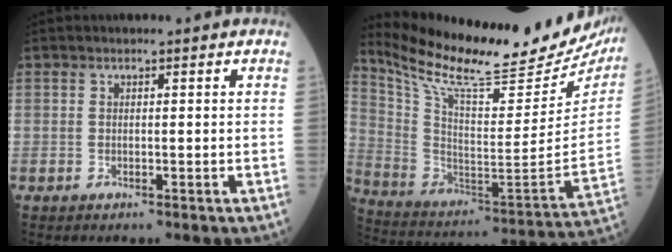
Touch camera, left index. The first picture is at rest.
{"total": 28.7, "force": [25.5, 3.8, 12.7], "torque": [-0.235, -0.087, 0.366]}